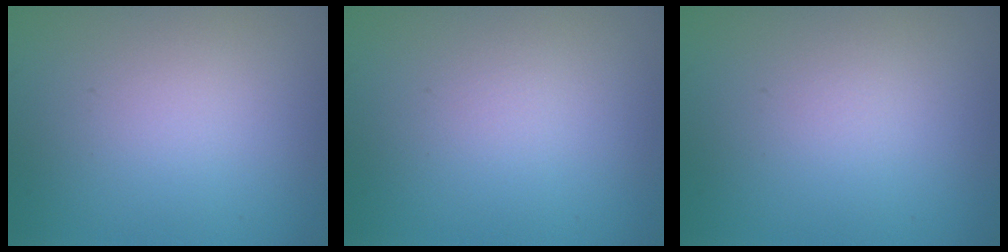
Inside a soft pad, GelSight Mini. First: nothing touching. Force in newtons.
{"total": 0.0}
{"total": 0.0}